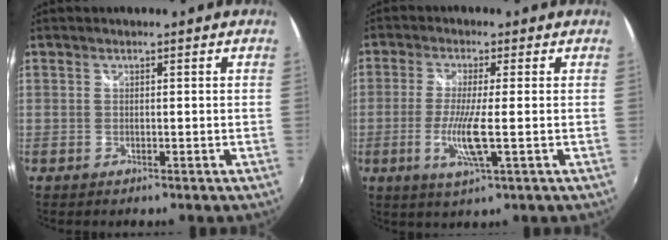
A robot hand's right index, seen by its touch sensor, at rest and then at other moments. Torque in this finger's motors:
{"motor_torque": [0.47, 0.05, 0.20, 0.12]}